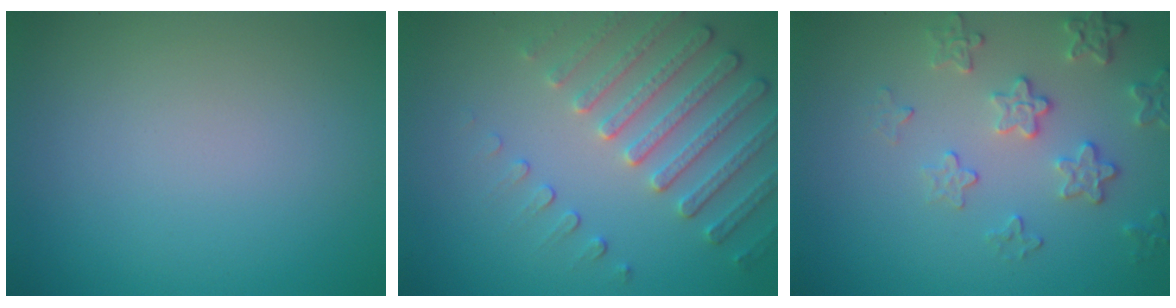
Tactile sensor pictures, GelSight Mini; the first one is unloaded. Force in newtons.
{"total": 4.7, "press": 3.7, "slide": 2.9}
{"total": 3.1, "press": 2.9, "slide": 1.2}